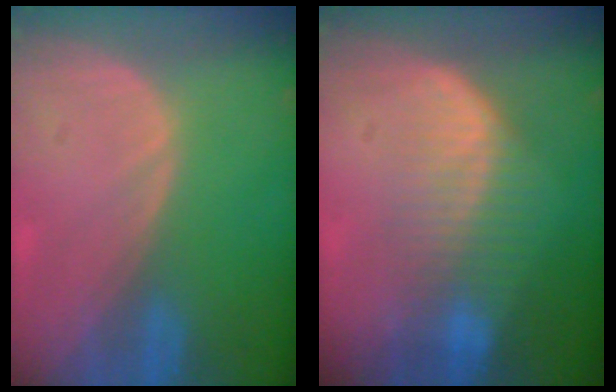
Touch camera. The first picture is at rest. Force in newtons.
{"total": 7.1, "press": 6.5, "slide": 2.8}